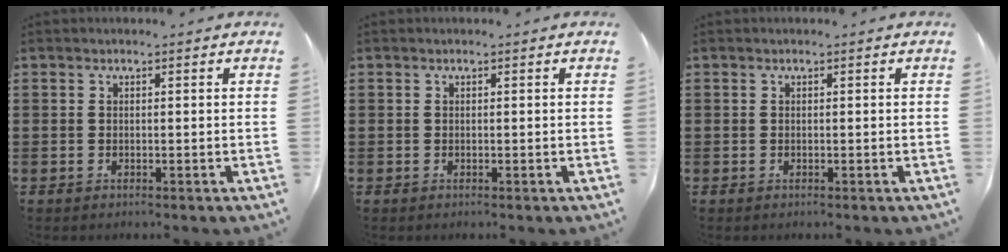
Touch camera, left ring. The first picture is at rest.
{"total": 0.0}
{"total": 0.0}